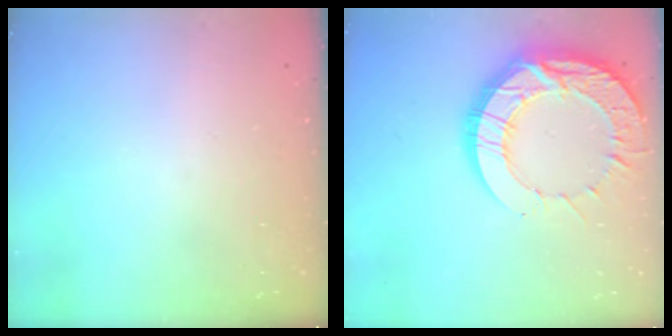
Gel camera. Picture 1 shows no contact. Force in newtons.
{"total": 20.2, "press": 20.1, "slide": 1.8}